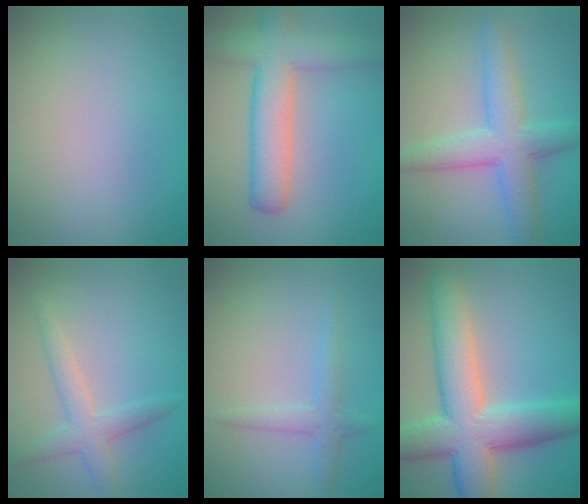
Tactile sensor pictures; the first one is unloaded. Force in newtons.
{"total": 6.5, "press": 6.5, "slide": 0.3}
{"total": 5.4, "press": 5.4, "slide": 0.2}
{"total": 2.7, "press": 2.7, "slide": 0.1}
{"total": 1.8, "press": 1.7, "slide": 0.1}
{"total": 9.8, "press": 9.8, "slide": 0.7}